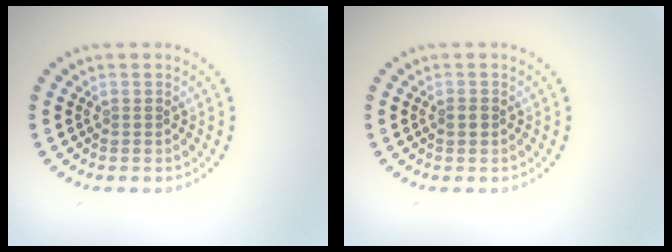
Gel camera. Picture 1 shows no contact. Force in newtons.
{"total": 1.1, "press": 1.0, "slide": 0.3}